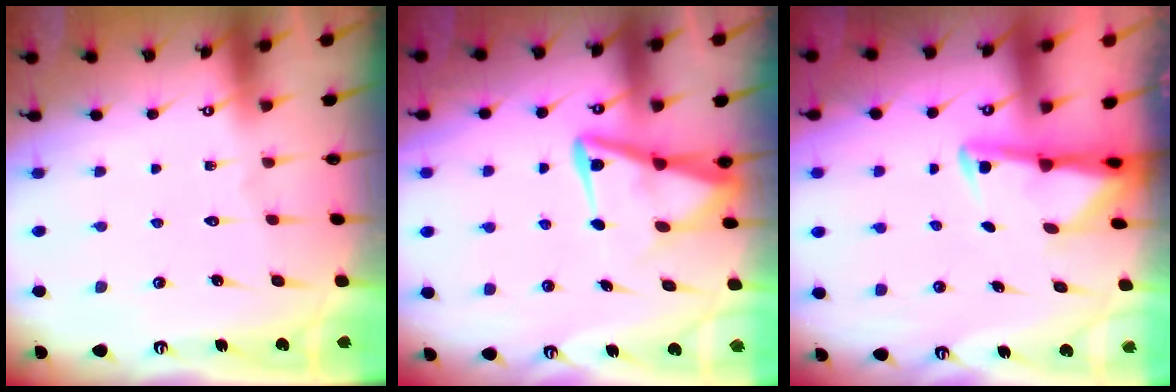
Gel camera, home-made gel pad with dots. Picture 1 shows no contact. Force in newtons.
{"total": 8.4, "press": 8.3, "slide": 0.9}
{"total": 3.0, "press": 2.9, "slide": 0.6}